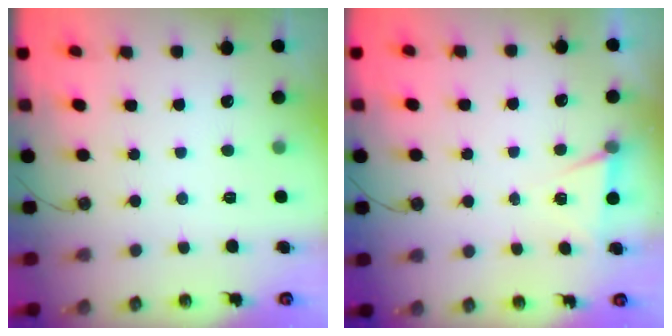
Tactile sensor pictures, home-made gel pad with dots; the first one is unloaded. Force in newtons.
{"total": 5.0, "press": 2.2, "slide": 4.5}